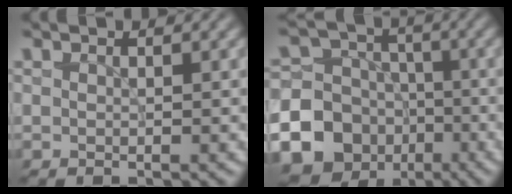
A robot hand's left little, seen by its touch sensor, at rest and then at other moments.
{"total": 15.8, "force": [-6.1, 14.0, 4.2], "torque": [-0.118, -0.048, -0.119]}